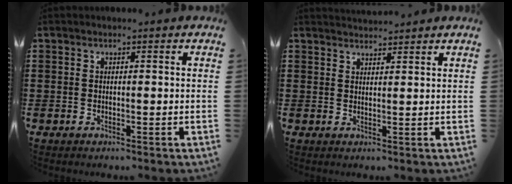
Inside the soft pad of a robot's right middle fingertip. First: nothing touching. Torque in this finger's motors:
{"motor_torque": [-0.10, -0.04, -0.09, -0.02]}